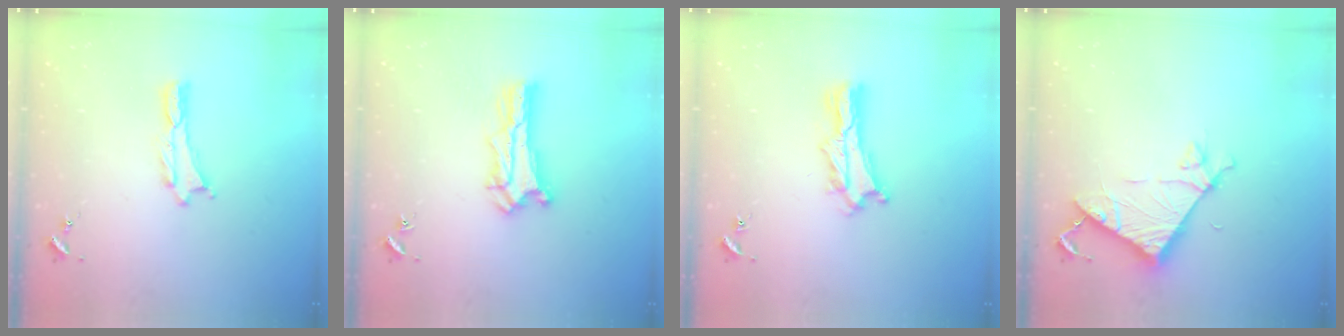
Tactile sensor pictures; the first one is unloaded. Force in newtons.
{"total": 1.4, "press": 1.4, "slide": 0.2}
{"total": 3.4, "press": 3.4, "slide": 0.3}
{"total": 7.2, "press": 7.2, "slide": 0.4}